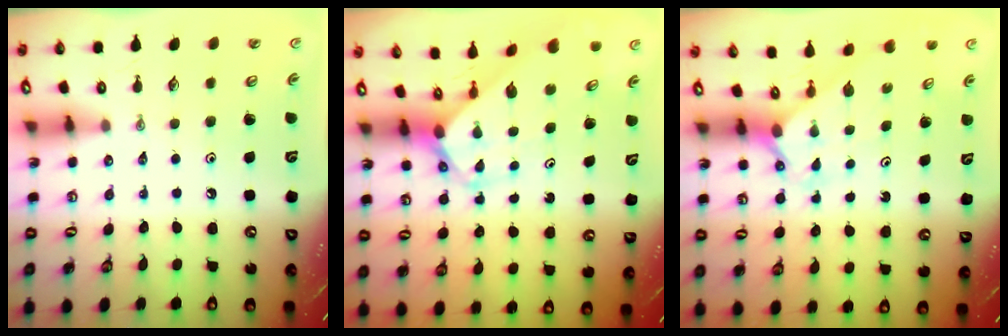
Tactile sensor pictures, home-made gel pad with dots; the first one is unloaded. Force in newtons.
{"total": 3.1, "press": 3.1, "slide": 0.2}
{"total": 1.5, "press": 1.5, "slide": 0.1}